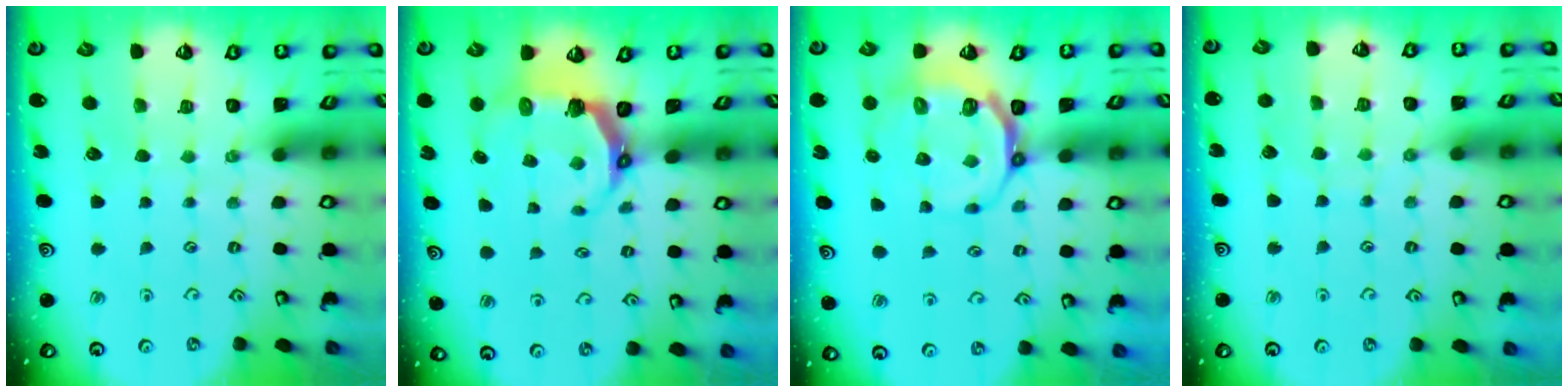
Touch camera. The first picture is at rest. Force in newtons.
{"total": 7.6, "press": 6.0, "slide": 4.8}
{"total": 8.1, "press": 7.4, "slide": 3.4}
{"total": 5.1, "press": 5.1, "slide": 0.6}